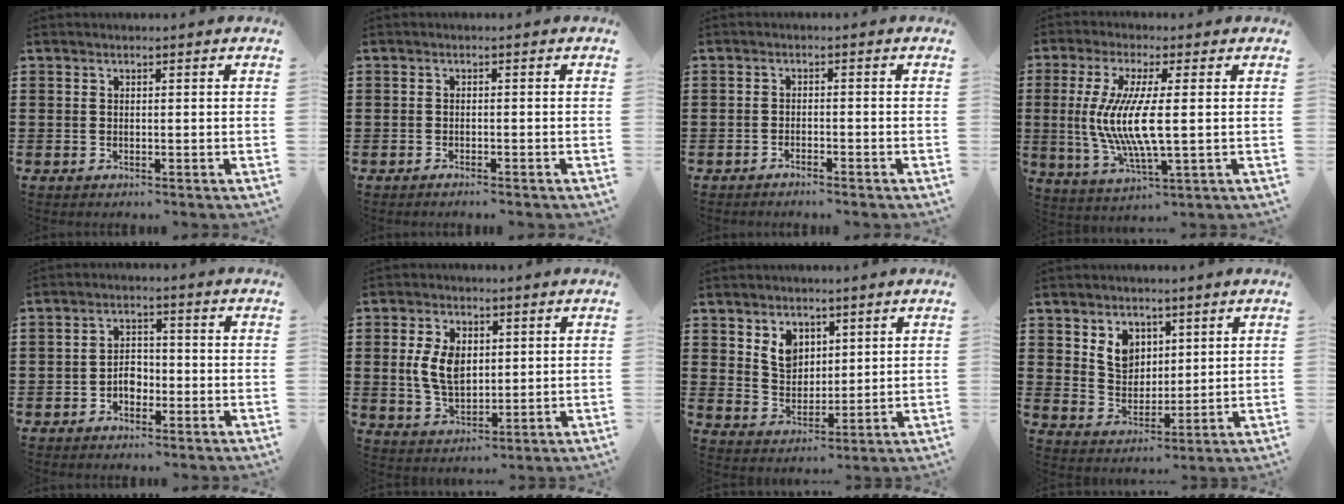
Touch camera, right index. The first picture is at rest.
{"total": 0.9, "force": [-0.9, -0.1, 0.2], "torque": [-0.006, -0.002, -0.017]}
{"total": 1.3, "force": [-1.3, -0.1, 0.2], "torque": [-0.006, 0.000, -0.026]}
{"total": 9.1, "force": [0.4, 2.7, 8.7], "torque": [-0.182, -0.007, 0.004]}
{"total": 3.2, "force": [-1.4, 2.1, 1.9], "torque": [-0.039, 0.005, -0.028]}
{"total": 7.3, "force": [1.2, 4.5, 5.7], "torque": [-0.124, 0.004, 0.016]}
{"total": 5.2, "force": [2.7, 3.9, 2.1], "torque": [-0.050, 0.010, 0.051]}
{"total": 5.6, "force": [2.7, 4.4, 2.1], "torque": [-0.053, 0.010, 0.051]}